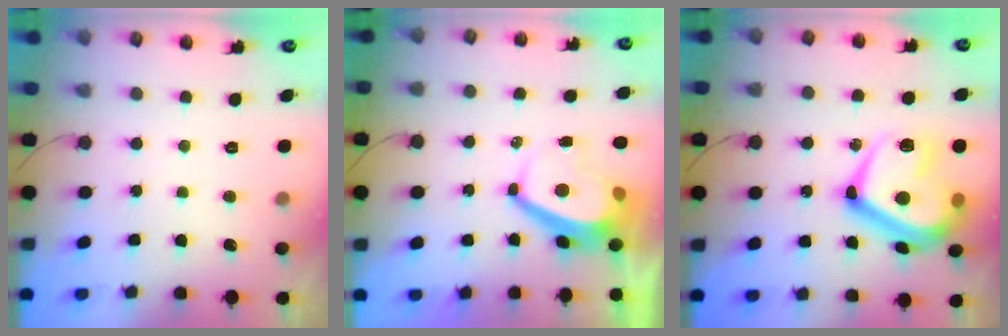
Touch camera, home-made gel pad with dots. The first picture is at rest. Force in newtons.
{"total": 6.7, "press": 6.7, "slide": 0.8}
{"total": 20.8, "press": 20.8, "slide": 0.9}